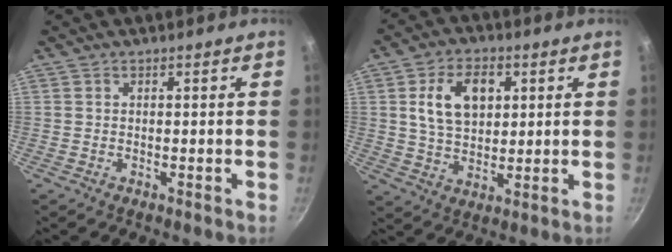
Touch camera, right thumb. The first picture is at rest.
{"total": 11.3, "force": [3.0, 7.4, 7.9], "torque": [-0.115, -0.004, 0.052]}